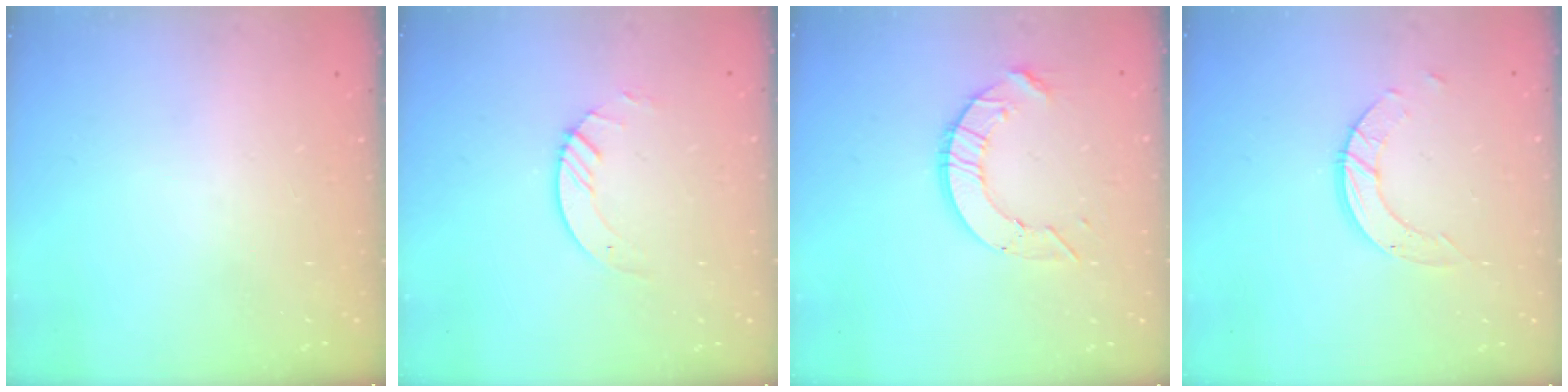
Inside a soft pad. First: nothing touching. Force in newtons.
{"total": 3.9, "press": 3.9, "slide": 0.4}
{"total": 8.4, "press": 8.4, "slide": 0.6}
{"total": 5.9, "press": 5.9, "slide": 0.5}